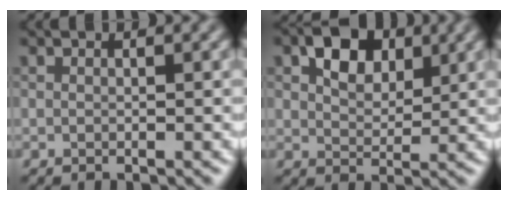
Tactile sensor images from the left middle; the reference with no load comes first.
{"total": 3.9, "force": [1.4, 2.6, 2.6], "torque": [-0.044, 0.010, 0.026]}